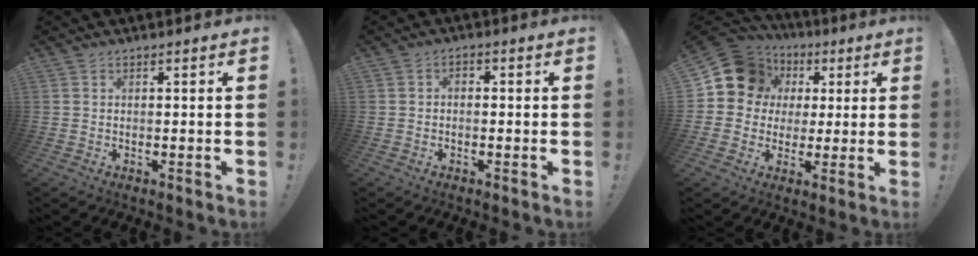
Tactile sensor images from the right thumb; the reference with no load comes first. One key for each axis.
{"total": 1.6, "fx": -1.1, "fy": 0.6, "fz": 1.0, "tx": -0.022, "ty": 0.010, "tz": -0.019}
{"total": 13.4, "fx": 4.2, "fy": 11.7, "fz": 4.9, "tx": -0.077, "ty": -0.009, "tz": 0.091}